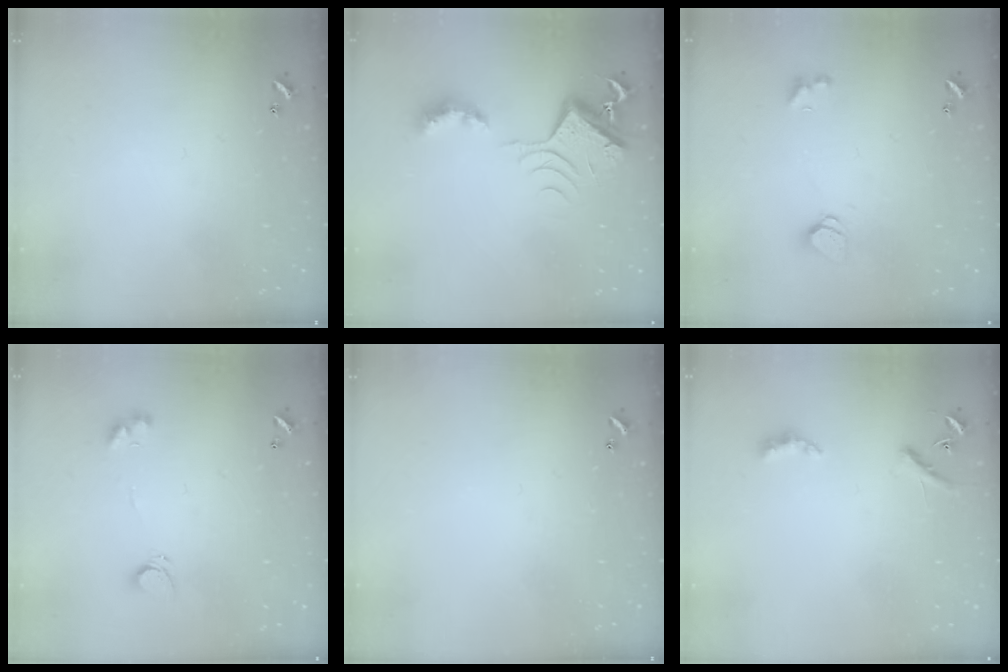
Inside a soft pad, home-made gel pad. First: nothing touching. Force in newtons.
{"total": 7.2, "press": 7.1, "slide": 0.9}
{"total": 1.6, "press": 1.6, "slide": 0.5}
{"total": 3.1, "press": 3.1, "slide": 0.6}
{"total": 0.0}
{"total": 3.5, "press": 3.5, "slide": 0.7}